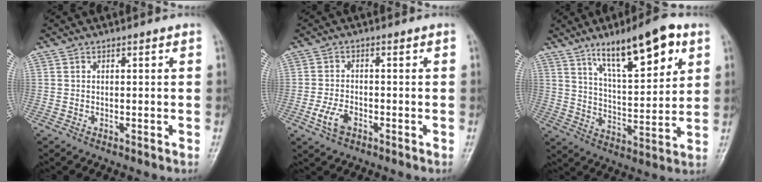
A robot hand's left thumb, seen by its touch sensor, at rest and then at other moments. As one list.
[{"total": 4.2, "force": [-1.9, 2.5, 2.8], "torque": [-0.057, 0.006, -0.036]}, {"total": 16.1, "force": [9.0, 4.9, 12.4], "torque": [-0.171, -0.040, 0.150]}]